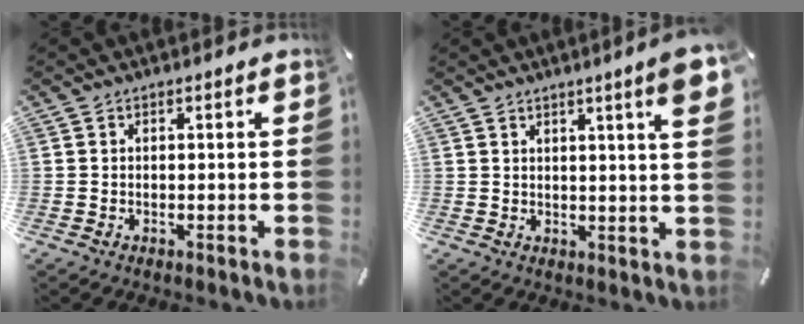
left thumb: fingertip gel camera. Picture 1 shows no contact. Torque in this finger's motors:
{"motor_torque": [2.16, 2.08, 1.40, -1.38, 0.30]}